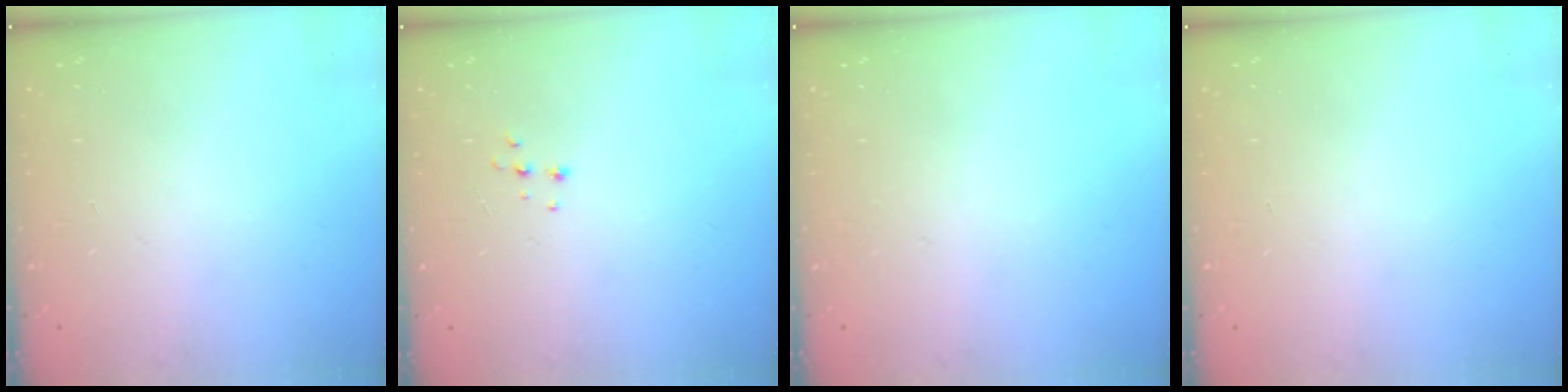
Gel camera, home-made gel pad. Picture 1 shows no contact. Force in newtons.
{"total": 4.9, "press": 4.9, "slide": 0.7}
{"total": 0.0}
{"total": 0.0}